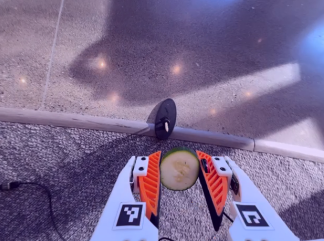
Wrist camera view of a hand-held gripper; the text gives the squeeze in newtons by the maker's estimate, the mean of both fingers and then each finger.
{"total": 10.4, "left": 10.6, "right": 10.2}